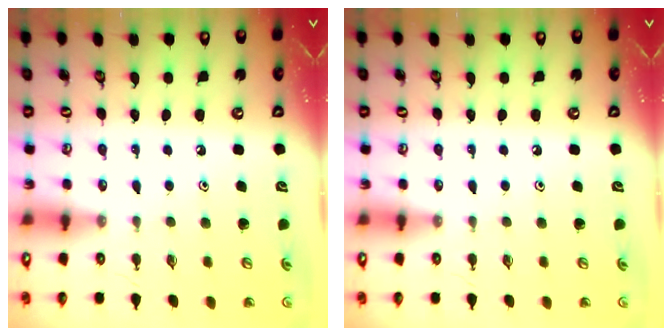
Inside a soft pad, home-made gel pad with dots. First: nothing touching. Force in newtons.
{"total": 0.0}